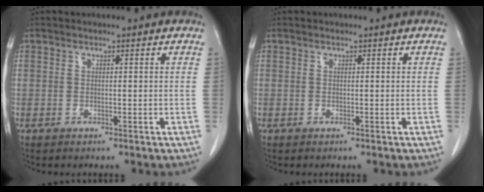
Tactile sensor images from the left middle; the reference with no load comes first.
{"total": 0.0}